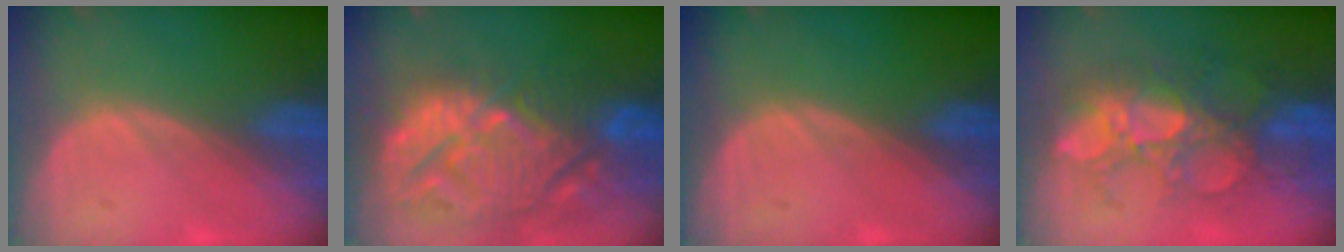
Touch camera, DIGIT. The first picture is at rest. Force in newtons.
{"total": 14.8, "press": 12.7, "slide": 7.6}
{"total": 0.0}
{"total": 10.1, "press": 9.2, "slide": 4.0}